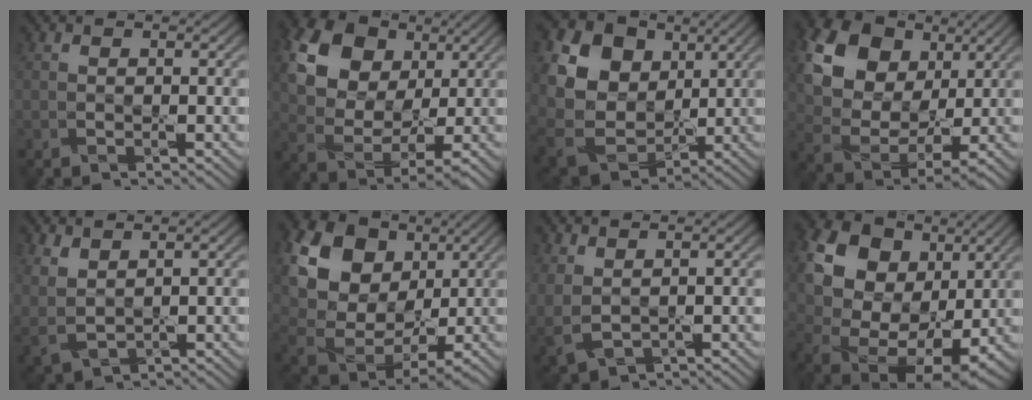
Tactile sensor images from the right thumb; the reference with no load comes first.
{"total": 16.6, "force": [7.3, 11.2, 9.9], "torque": [-0.222, 0.048, 0.133]}
{"total": 21.3, "force": [8.5, 17.0, 9.6], "torque": [-0.280, 0.028, 0.181]}
{"total": 20.7, "force": [9.8, 14.5, 10.9], "torque": [-0.269, 0.054, 0.192]}
{"total": 3.8, "force": [2.7, 1.7, 2.1], "torque": [-0.067, -0.003, 0.061]}
{"total": 20.4, "force": [9.0, 15.2, 10.3], "torque": [-0.270, 0.041, 0.187]}
{"total": 3.5, "force": [1.5, 2.1, 2.4], "torque": [-0.078, -0.009, 0.042]}
{"total": 19.6, "force": [7.9, 14.4, 10.7], "torque": [-0.256, 0.035, 0.159]}